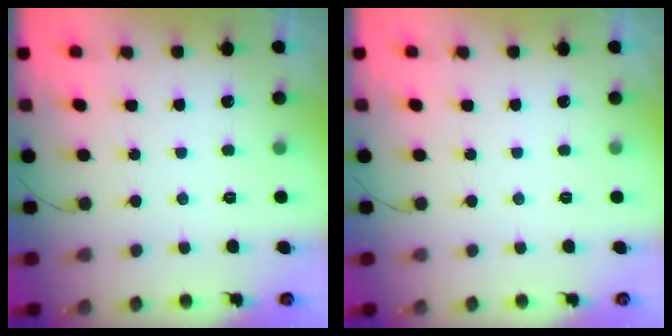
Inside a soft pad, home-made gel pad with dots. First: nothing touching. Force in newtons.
{"total": 0.0}